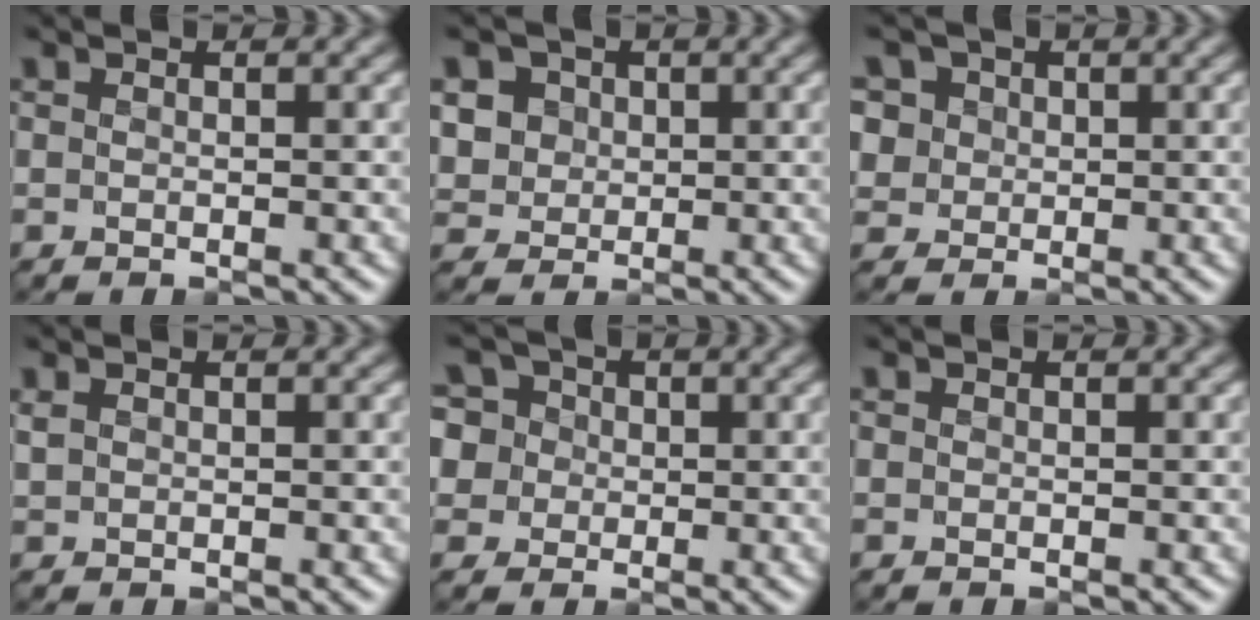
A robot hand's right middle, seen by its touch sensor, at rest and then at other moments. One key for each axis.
{"total": 5.2, "fx": 1.7, "fy": 4.5, "fz": 2.0, "tx": -0.056, "ty": 0.019, "tz": 0.030}
{"total": 6.2, "fx": 2.8, "fy": 5.0, "fz": 2.3, "tx": -0.057, "ty": 0.019, "tz": 0.036}
{"total": 0.8, "fx": 0.4, "fy": 0.5, "fz": 0.4, "tx": -0.014, "ty": 0.000, "tz": 0.013}
{"total": 8.0, "fx": 2.7, "fy": 6.7, "fz": 3.3, "tx": -0.062, "ty": 0.037, "tz": 0.011}
{"total": 0.0}